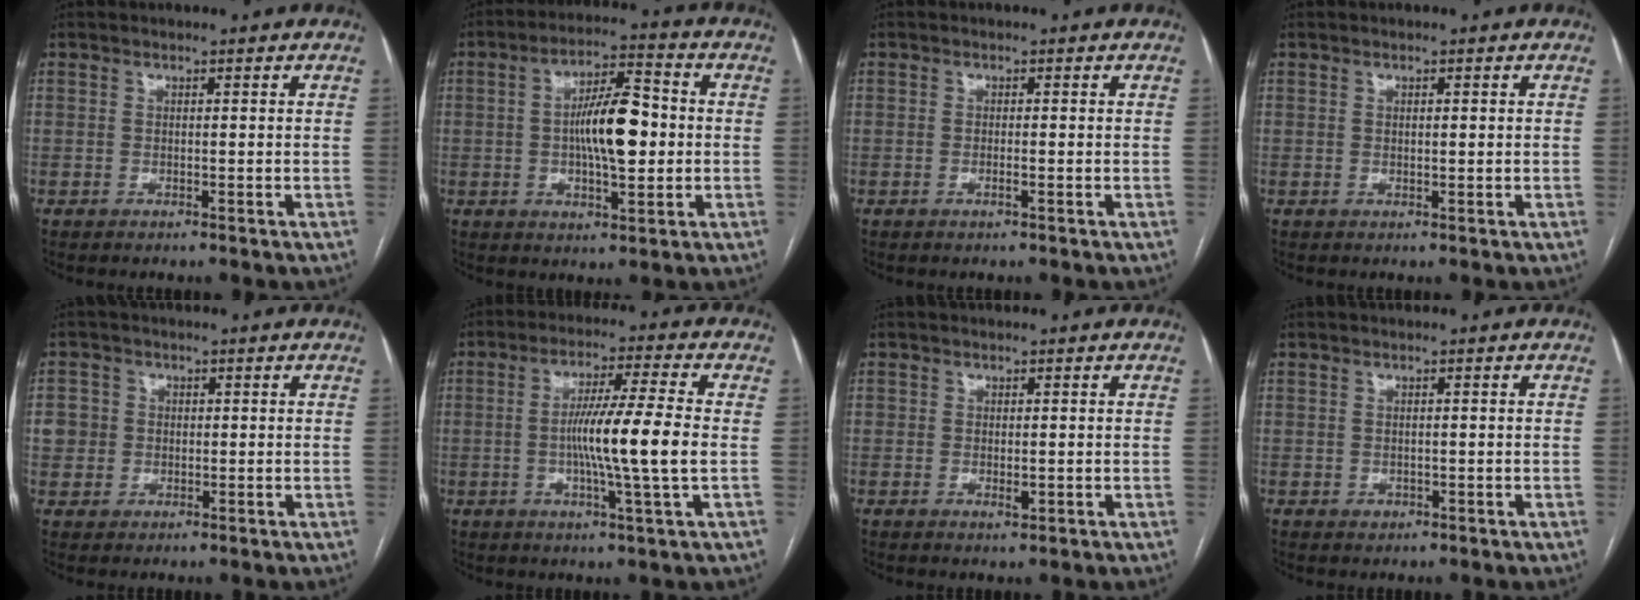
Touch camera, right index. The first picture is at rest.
{"total": 10.7, "force": [-0.2, 3.2, 10.2], "torque": [-0.177, 0.018, -0.003]}
{"total": 1.0, "force": [-0.5, 0.0, 0.9], "torque": [-0.020, 0.000, -0.008]}
{"total": 1.0, "force": [0.2, 0.4, 0.9], "torque": [-0.017, 0.000, 0.005]}
{"total": 4.5, "force": [0.2, 4.4, 0.9], "torque": [-0.014, 0.013, 0.005]}
{"total": 11.0, "force": [-1.0, -1.0, 10.9], "torque": [-0.192, -0.006, -0.021]}
{"total": 1.5, "force": [-0.3, 0.8, 1.2], "torque": [-0.017, -0.002, -0.002]}
{"total": 1.1, "force": [-0.3, 0.9, 0.4], "torque": [-0.006, 0.002, 0.000]}